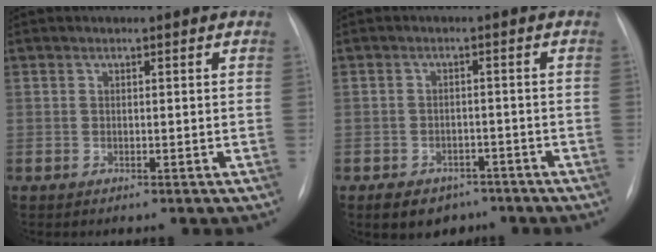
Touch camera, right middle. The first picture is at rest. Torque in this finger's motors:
{"motor_torque": [0.46, -0.40, 0.20, 0.04]}